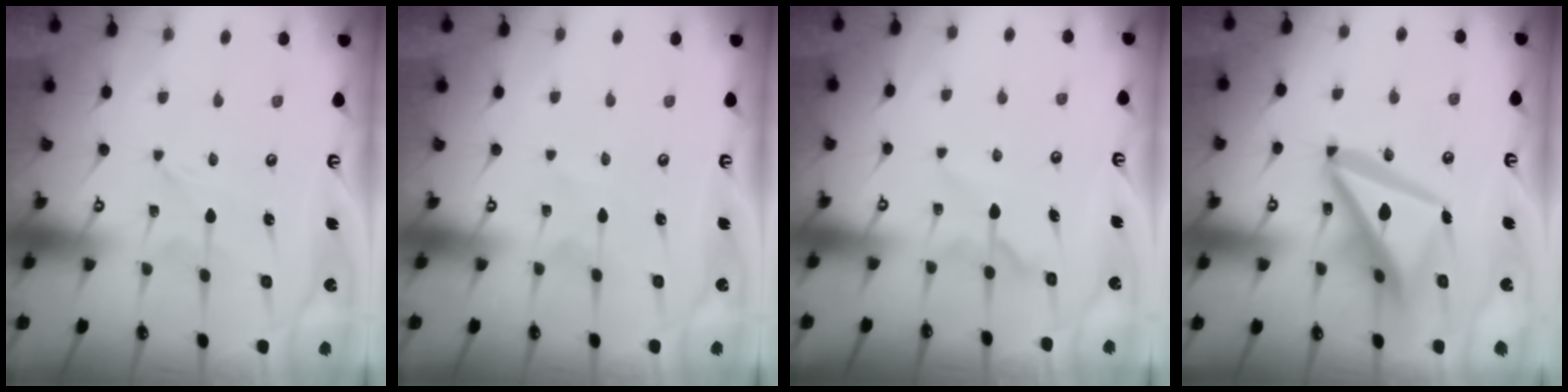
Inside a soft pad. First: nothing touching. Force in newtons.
{"total": 0.0}
{"total": 7.6, "press": 7.5, "slide": 0.6}
{"total": 17.9, "press": 17.7, "slide": 2.1}